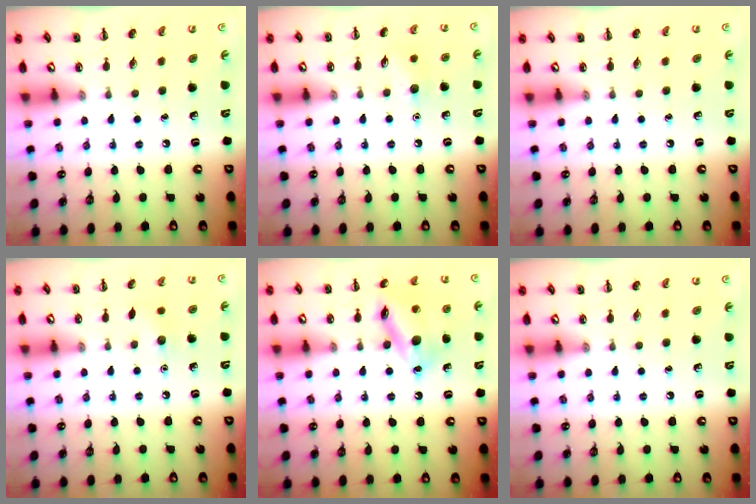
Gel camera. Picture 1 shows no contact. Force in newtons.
{"total": 7.3, "press": 7.0, "slide": 2.0}
{"total": 0.0}
{"total": 4.8, "press": 4.6, "slide": 1.4}
{"total": 14.4, "press": 14.3, "slide": 1.2}
{"total": 0.0}